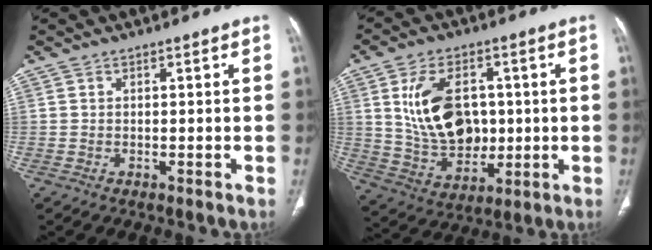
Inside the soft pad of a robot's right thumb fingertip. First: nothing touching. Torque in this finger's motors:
{"motor_torque": [-0.92, 1.41, 1.44, 0.52, 0.14]}